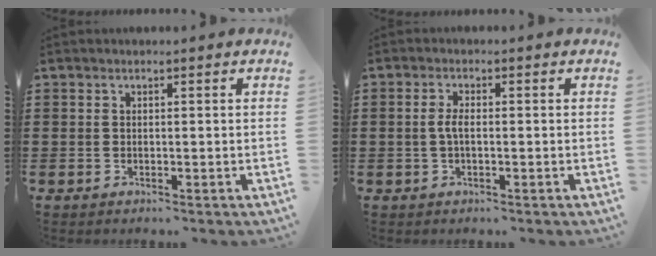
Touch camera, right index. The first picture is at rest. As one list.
[{"total": 2.3, "force": [-0.2, 0.7, 2.1], "torque": [-0.056, -0.004, -0.010]}]